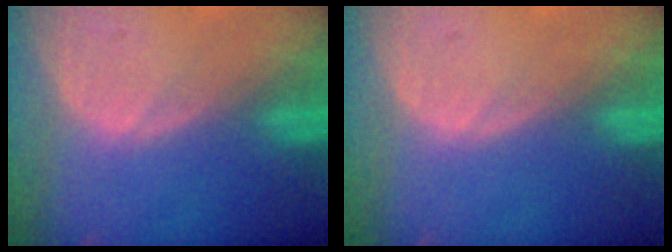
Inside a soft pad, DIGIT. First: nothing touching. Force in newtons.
{"total": 0.0}